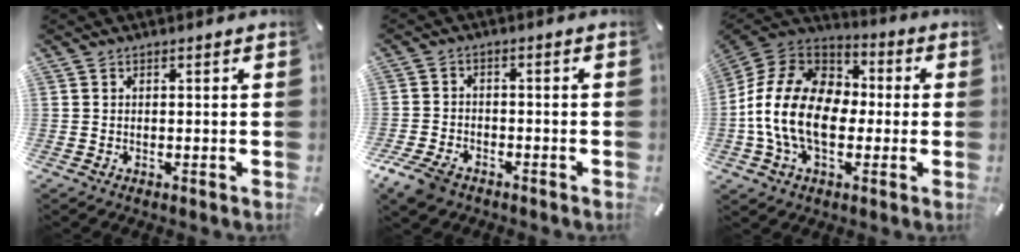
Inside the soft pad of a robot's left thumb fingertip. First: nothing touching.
{"total": 5.8, "force": [-4.0, 3.3, 2.5], "torque": [-0.069, 0.011, -0.081]}
{"total": 17.9, "force": [-3.2, 12.8, 12.1], "torque": [-0.247, 0.032, -0.057]}